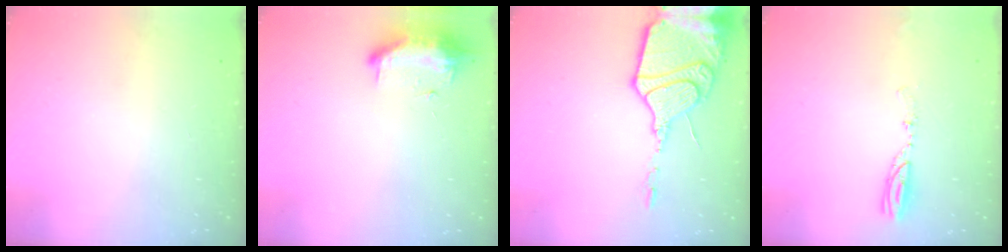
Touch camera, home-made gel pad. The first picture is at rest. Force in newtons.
{"total": 9.5, "press": 9.2, "slide": 2.4}
{"total": 19.2, "press": 19.1, "slide": 1.6}
{"total": 4.5, "press": 4.3, "slide": 1.0}